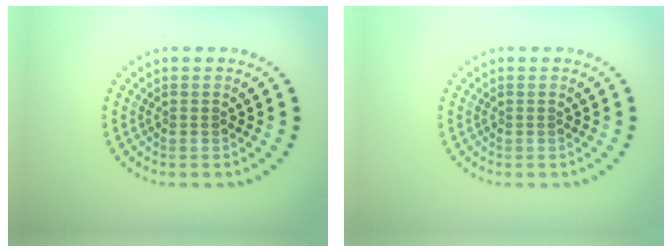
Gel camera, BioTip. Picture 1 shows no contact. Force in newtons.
{"total": 0.0}